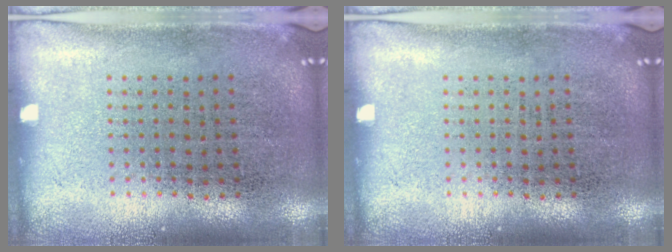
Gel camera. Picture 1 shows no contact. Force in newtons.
{"total": 0.0}